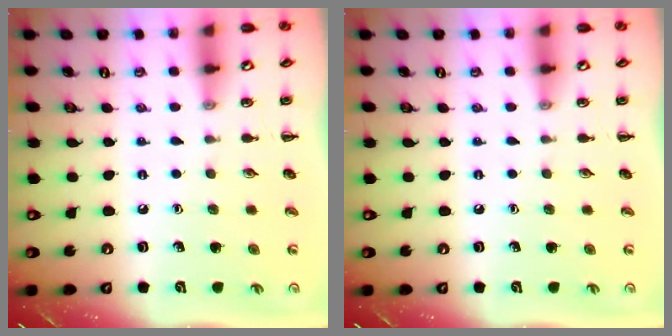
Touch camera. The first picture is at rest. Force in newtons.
{"total": 0.0}